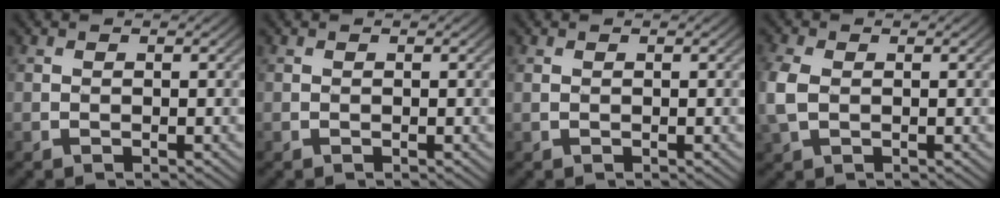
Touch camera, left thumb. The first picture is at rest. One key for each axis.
{"total": 0.0}
{"total": 0.5, "fx": 0.2, "fy": 0.3, "fz": 0.4, "tx": -0.010, "ty": 0.000, "tz": 0.004}
{"total": 5.0, "fx": -0.1, "fy": 3.5, "fz": 3.5, "tx": -0.121, "ty": 0.006, "tz": -0.004}